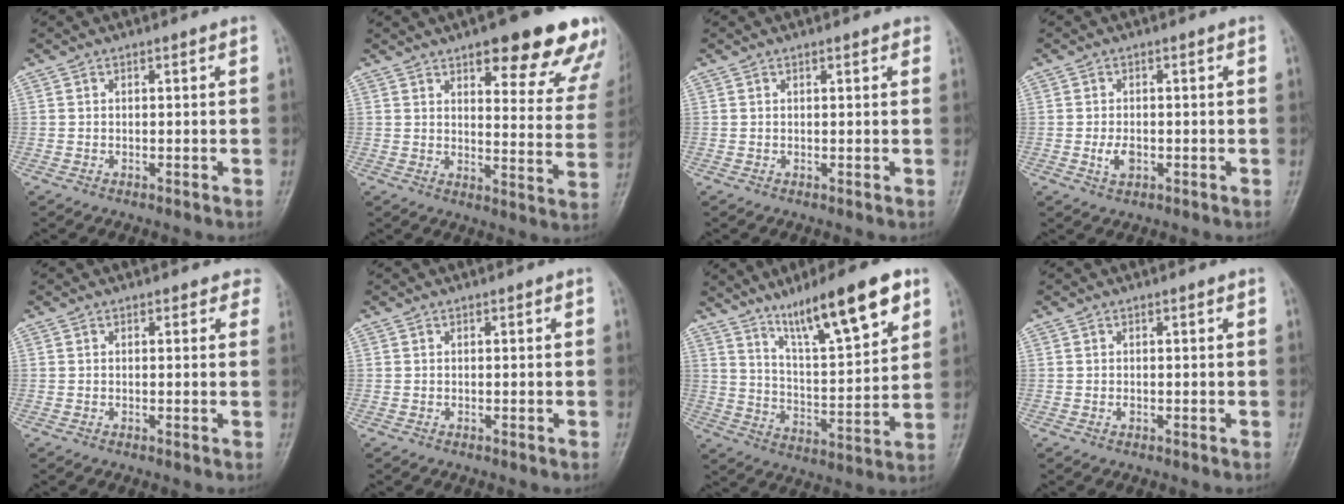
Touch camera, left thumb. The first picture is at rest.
{"total": 20.6, "force": [13.8, 6.3, 13.9], "torque": [-0.124, -0.056, 0.163]}
{"total": 1.2, "force": [0.8, 0.4, 0.7], "torque": [-0.007, -0.002, 0.008]}
{"total": 2.8, "force": [-0.7, 1.6, 2.2], "torque": [-0.041, -0.002, -0.010]}
{"total": 2.4, "force": [1.8, 1.4, 0.5], "torque": [0.024, -0.005, 0.005]}
{"total": 0.0}
{"total": 17.2, "force": [10.7, 3.7, 13.0], "torque": [-0.189, -0.048, 0.183]}
{"total": 0.7, "force": [0.0, 0.4, 0.6], "torque": [-0.009, 0.003, 0.002]}